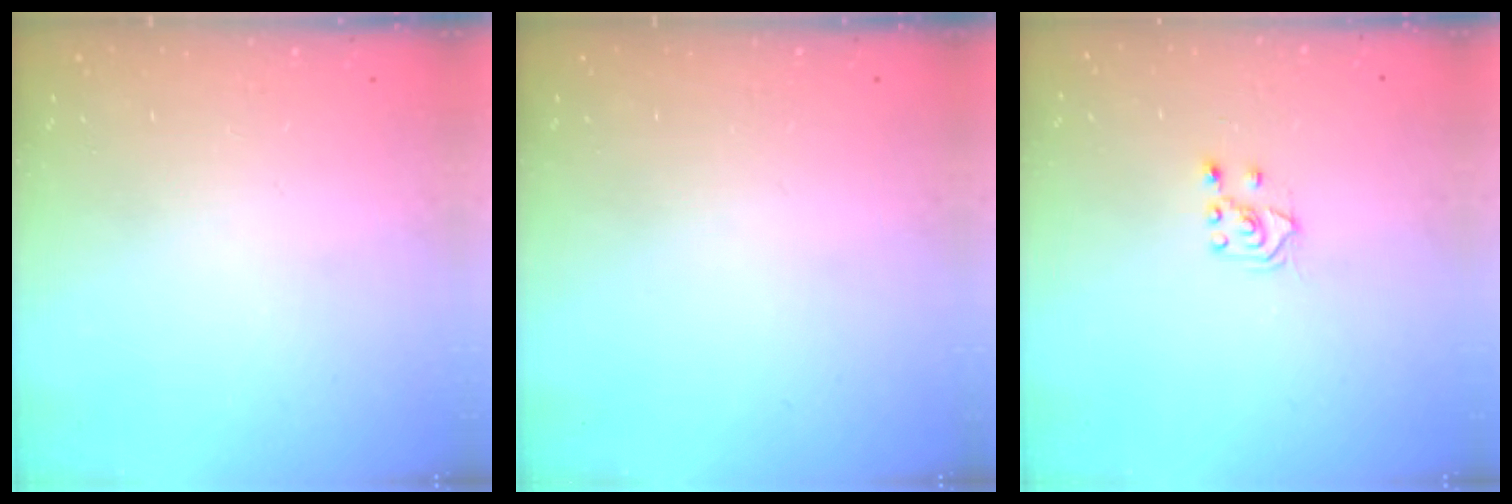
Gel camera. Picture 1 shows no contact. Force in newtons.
{"total": 0.0}
{"total": 3.8, "press": 3.8, "slide": 0.5}